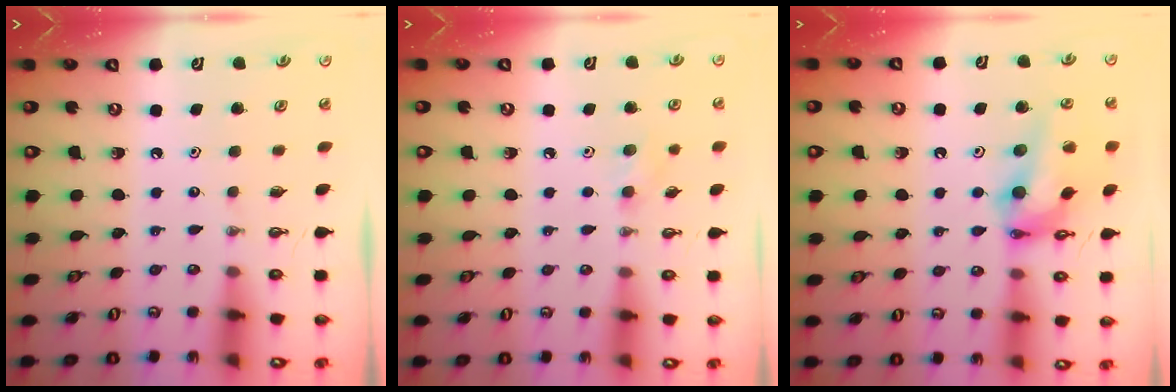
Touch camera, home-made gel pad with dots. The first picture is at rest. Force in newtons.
{"total": 7.8, "press": 6.9, "slide": 3.7}
{"total": 15.5, "press": 15.4, "slide": 1.7}